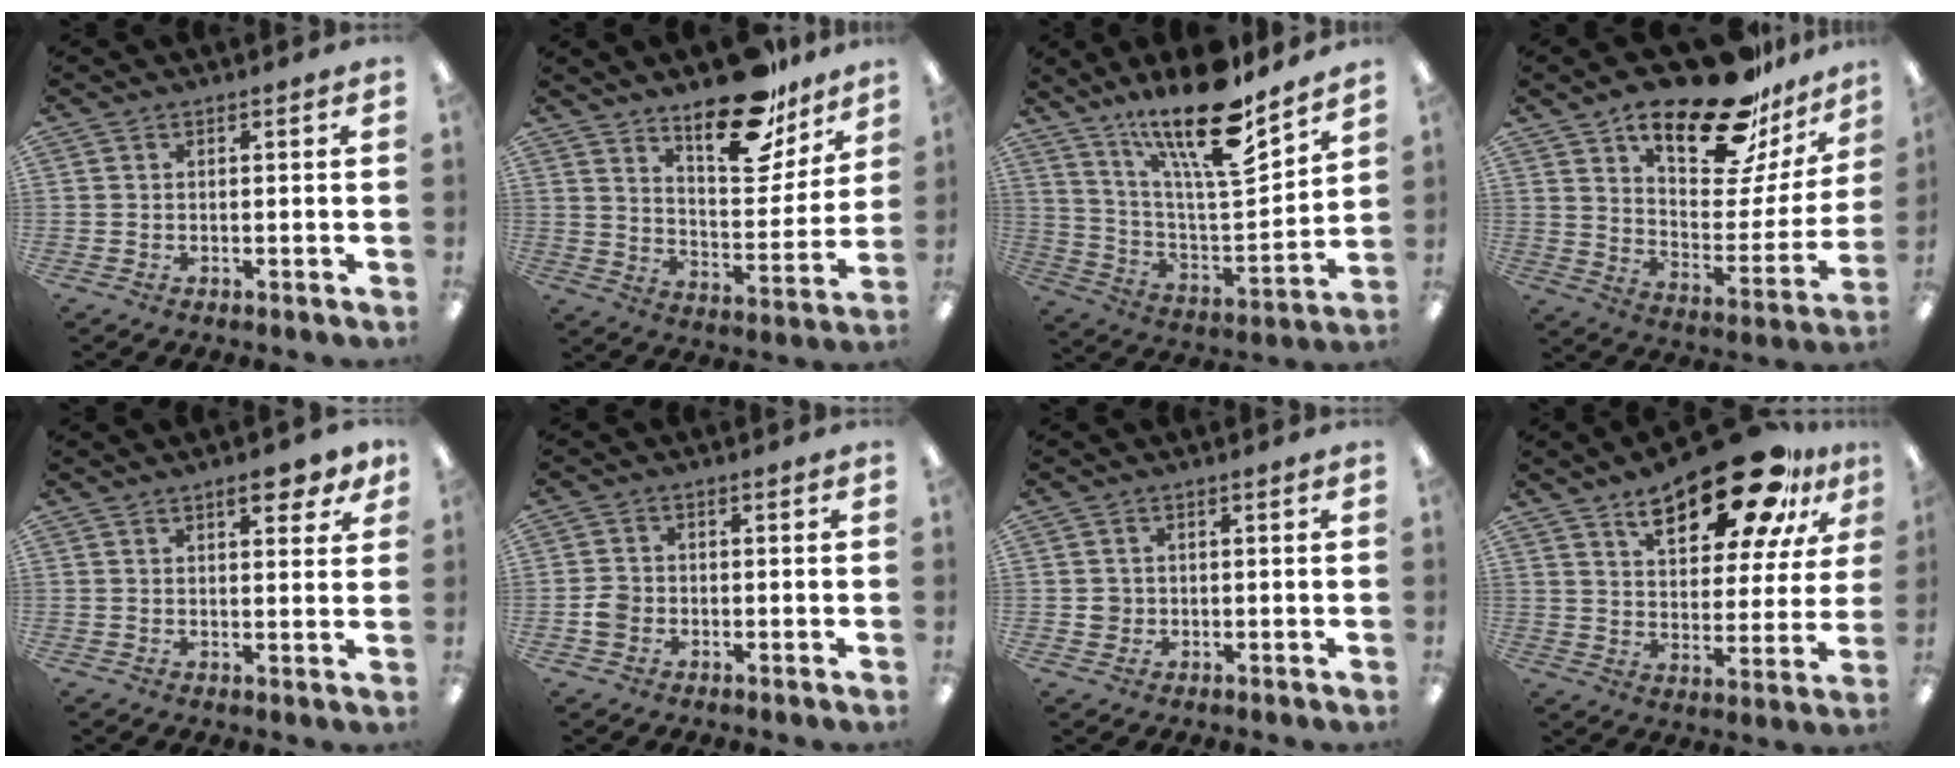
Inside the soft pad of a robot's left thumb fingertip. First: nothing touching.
{"total": 19.7, "force": [14.5, 8.2, 10.5], "torque": [-0.142, -0.094, 0.243]}
{"total": 22.1, "force": [15.7, 6.2, 14.2], "torque": [-0.248, -0.103, 0.264]}
{"total": 24.3, "force": [18.3, 8.3, 13.6], "torque": [-0.206, -0.118, 0.307]}
{"total": 5.5, "force": [3.5, 1.9, 3.9], "torque": [-0.043, -0.017, 0.053]}
{"total": 3.5, "force": [-1.1, 3.0, 1.5], "torque": [-0.025, 0.007, -0.020]}
{"total": 1.6, "force": [0.0, 1.6, 0.4], "torque": [-0.010, 0.006, -0.003]}
{"total": 22.3, "force": [14.7, 9.0, 14.2], "torque": [-0.203, -0.079, 0.240]}